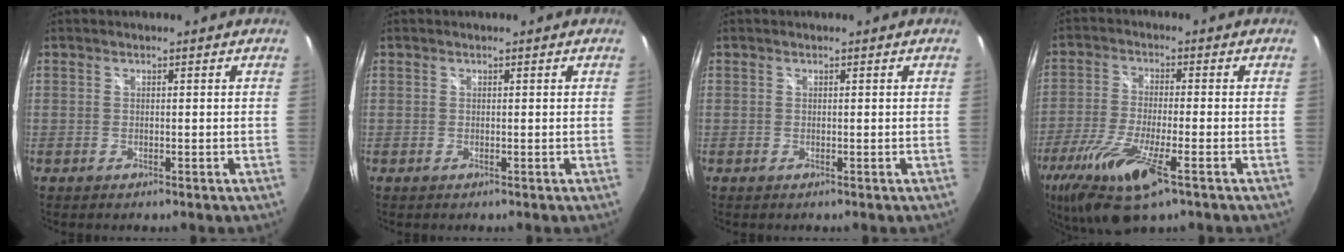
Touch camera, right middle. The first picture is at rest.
{"total": 0.0}
{"total": 0.0}
{"total": 14.5, "force": [-8.0, 3.4, 11.6], "torque": [-0.246, -0.046, -0.150]}